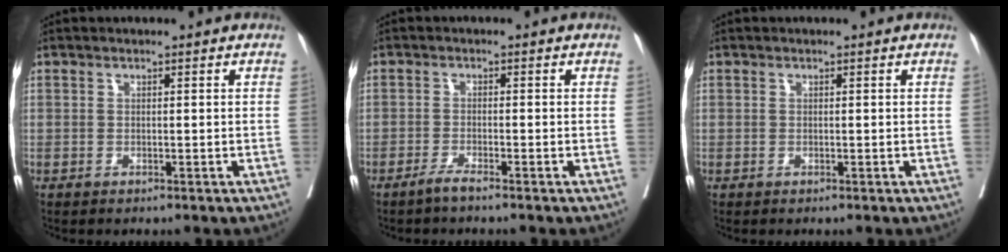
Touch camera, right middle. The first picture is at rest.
{"total": 1.8, "force": [-1.5, -0.3, 1.0], "torque": [-0.023, -0.002, -0.033]}
{"total": 0.0}